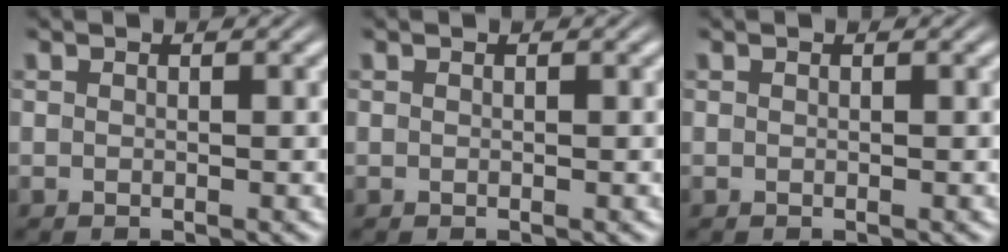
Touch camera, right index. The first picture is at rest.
{"total": 0.0}
{"total": 0.0}